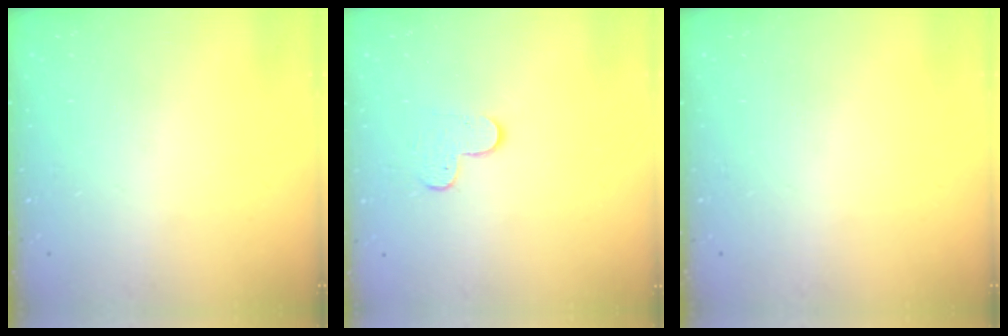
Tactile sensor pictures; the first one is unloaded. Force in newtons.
{"total": 3.8, "press": 3.8, "slide": 0.4}
{"total": 0.0}